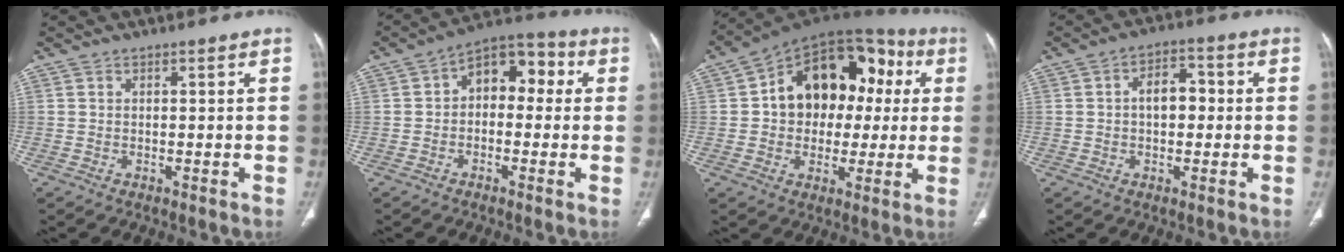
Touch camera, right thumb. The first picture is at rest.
{"total": 9.8, "force": [0.9, 6.5, 7.3], "torque": [-0.067, 0.037, -0.002]}
{"total": 20.8, "force": [2.8, 14.7, 14.4], "torque": [-0.161, 0.040, 0.038]}
{"total": 6.1, "force": [0.1, 4.0, 4.6], "torque": [-0.056, 0.019, -0.006]}